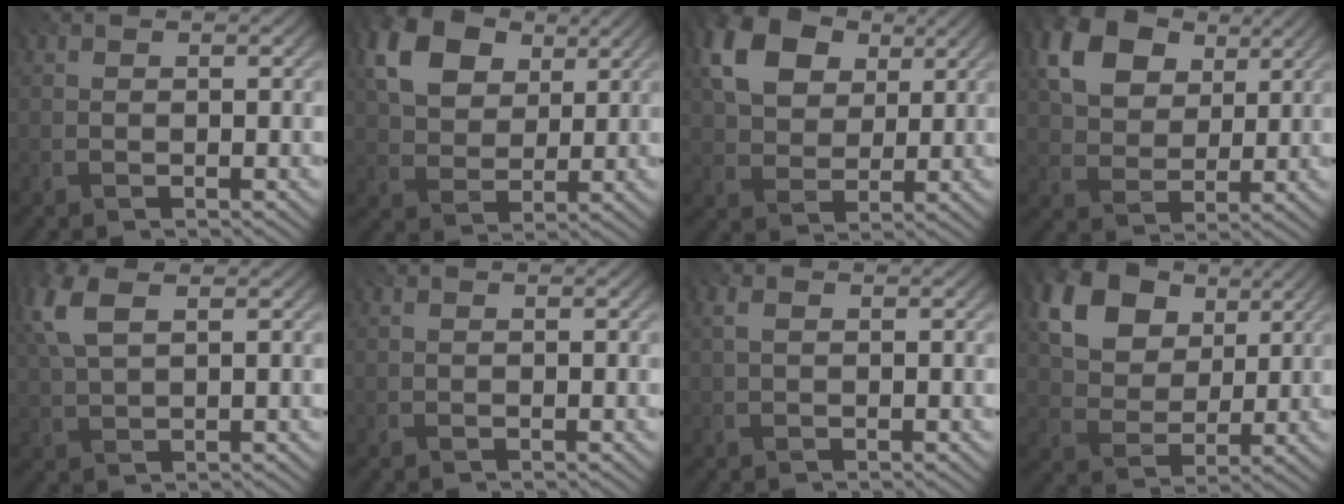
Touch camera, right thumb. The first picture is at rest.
{"total": 10.5, "force": [4.5, 6.9, 6.5], "torque": [-0.147, 0.018, 0.057]}
{"total": 11.9, "force": [5.0, 8.0, 7.2], "torque": [-0.160, 0.023, 0.070]}
{"total": 12.2, "force": [5.5, 8.2, 7.2], "torque": [-0.164, 0.016, 0.088]}
{"total": 7.1, "force": [2.4, 3.2, 5.8], "torque": [-0.168, 0.012, 0.048]}
{"total": 0.0}
{"total": 1.5, "force": [0.1, 0.8, 1.2], "torque": [-0.031, 0.002, 0.002]}
{"total": 18.1, "force": [8.7, 12.9, 9.3], "torque": [-0.233, 0.036, 0.181]}